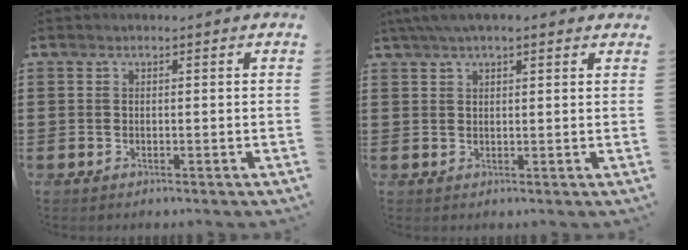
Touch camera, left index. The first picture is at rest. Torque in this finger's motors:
{"motor_torque": [1.06, -1.08, 0.91, 0.21]}